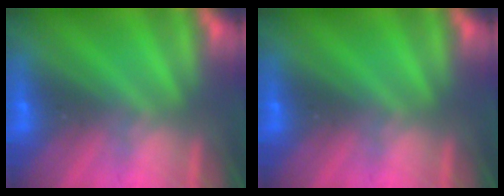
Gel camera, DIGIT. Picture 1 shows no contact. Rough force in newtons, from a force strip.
{"total": 0.0}